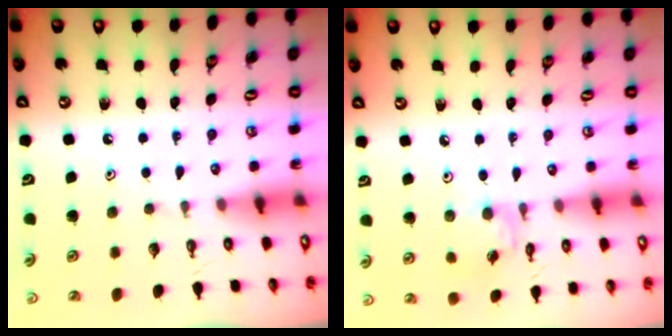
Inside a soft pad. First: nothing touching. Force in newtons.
{"total": 6.0, "press": 6.0, "slide": 0.3}